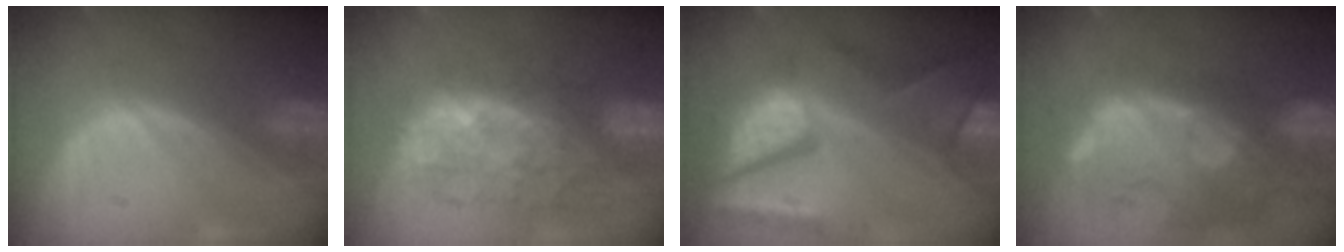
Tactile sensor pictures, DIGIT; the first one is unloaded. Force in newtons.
{"total": 9.3, "press": 9.2, "slide": 1.6}
{"total": 11.9, "press": 9.8, "slide": 6.8}
{"total": 14.0, "press": 11.5, "slide": 8.1}